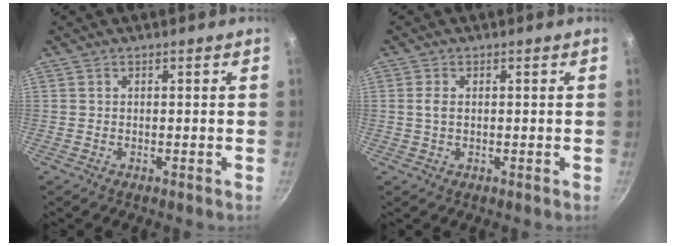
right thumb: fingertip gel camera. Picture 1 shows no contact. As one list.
[{"total": 2.0, "force": [0.2, 1.2, 1.6], "torque": [-0.031, 0.001, 0.003]}]